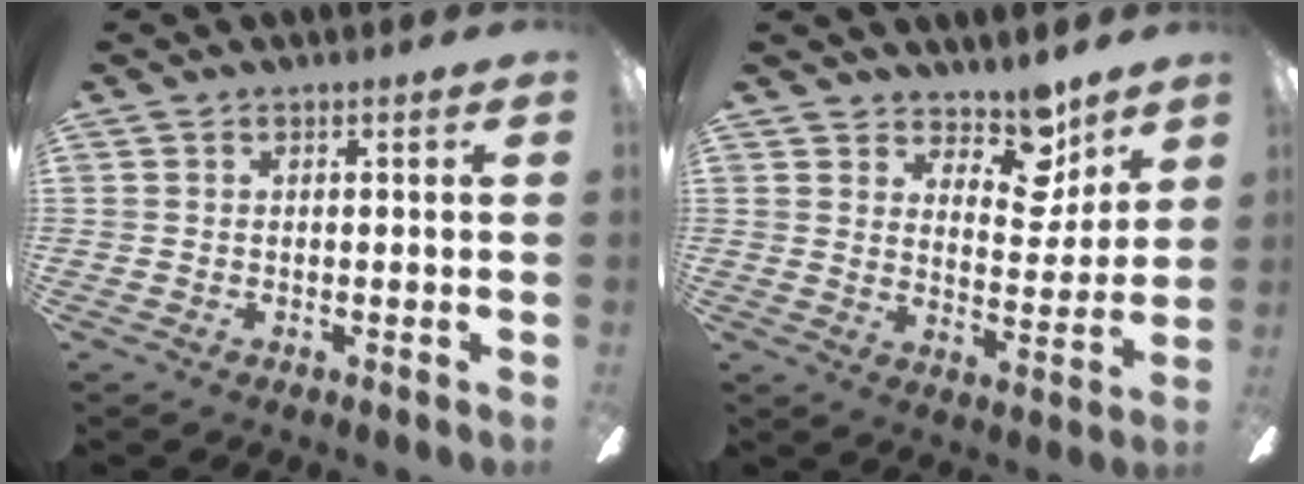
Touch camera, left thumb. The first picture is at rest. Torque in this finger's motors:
{"motor_torque": [0.21, 0.24, -0.37, -0.02, 0.00]}